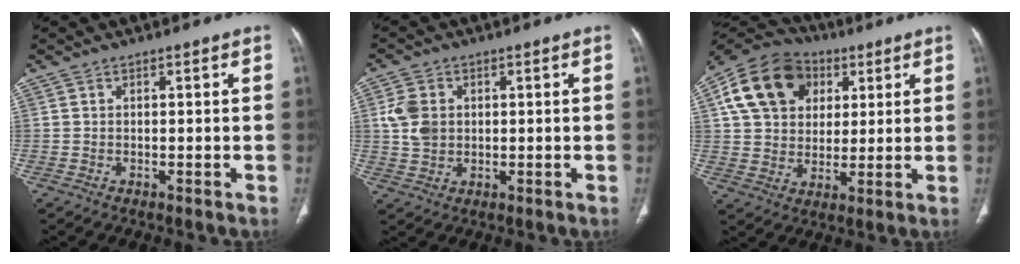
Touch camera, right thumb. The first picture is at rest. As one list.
[{"total": 6.0, "force": [1.0, 4.7, 3.6], "torque": [-0.063, -0.002, 0.022]}, {"total": 17.3, "force": [6.0, 13.1, 9.6], "torque": [-0.161, 0.009, 0.099]}]